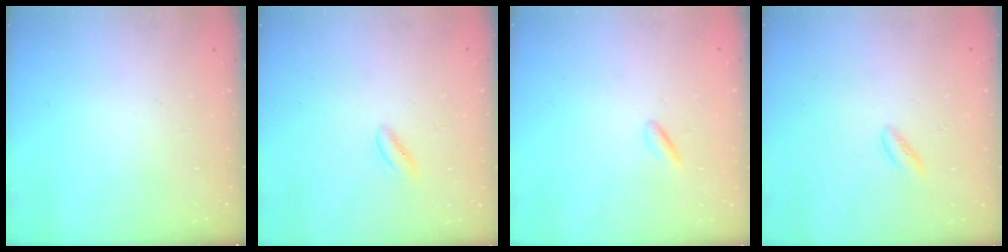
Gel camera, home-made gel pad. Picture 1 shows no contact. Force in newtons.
{"total": 2.6, "press": 2.5, "slide": 0.8}
{"total": 0.7, "press": 0.5, "slide": 0.5}
{"total": 1.3, "press": 1.1, "slide": 0.6}